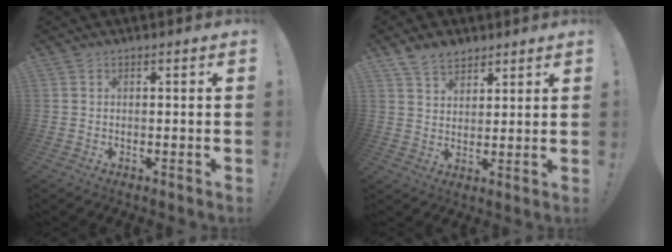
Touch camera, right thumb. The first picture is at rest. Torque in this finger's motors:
{"motor_torque": [-0.61, 0.74, 0.11, -0.02, 0.01]}